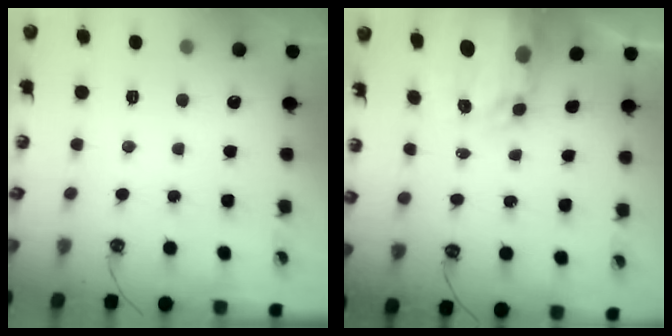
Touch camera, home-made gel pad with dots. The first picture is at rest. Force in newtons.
{"total": 5.0, "press": 5.0, "slide": 0.4}